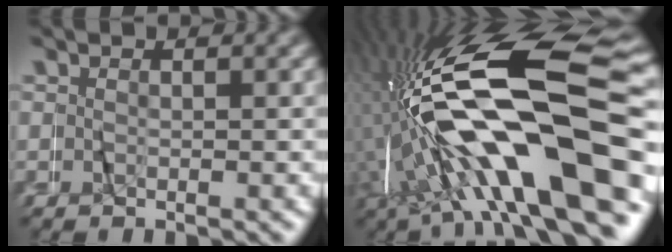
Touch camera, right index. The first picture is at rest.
{"total": 20.4, "force": [0.5, 8.6, 18.5], "torque": [-0.358, -0.004, 0.022]}